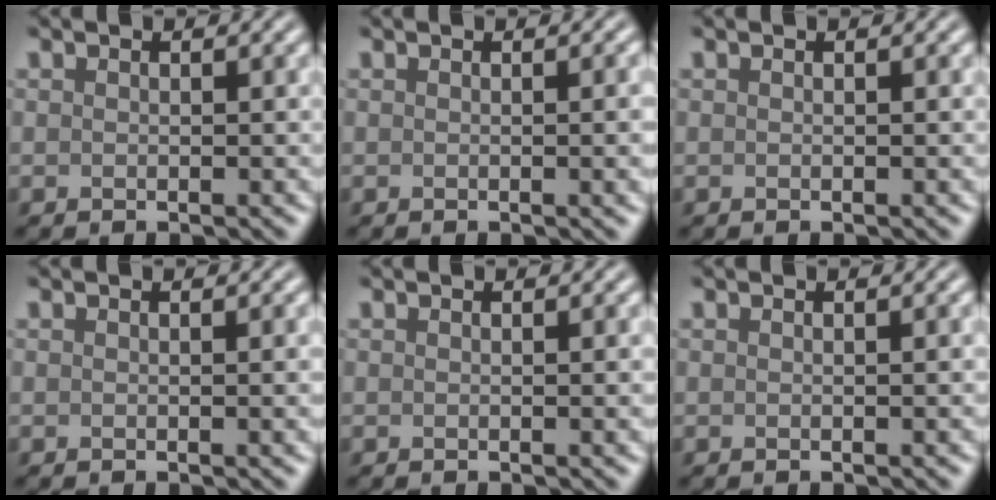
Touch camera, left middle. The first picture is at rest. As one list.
[{"total": 2.9, "force": [0.0, 0.9, 2.7], "torque": [-0.022, 0.005, -0.004]}, {"total": 0.0}, {"total": 1.7, "force": [0.0, 0.5, 1.6], "torque": [-0.014, 0.003, -0.004]}, {"total": 1.3, "force": [0.0, 0.4, 1.3], "torque": [-0.010, 0.004, -0.003]}, {"total": 0.8, "force": [0.0, 0.2, 0.8], "torque": [-0.006, 0.005, -0.001]}]